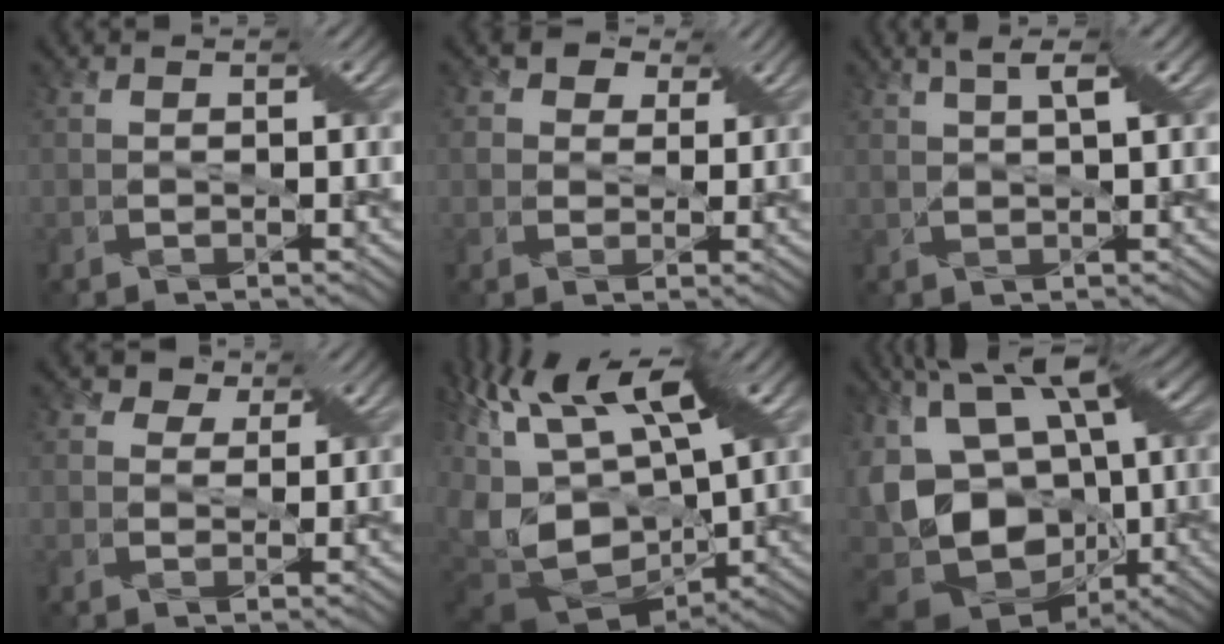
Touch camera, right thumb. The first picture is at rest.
{"total": 5.0, "force": [2.7, 3.7, 1.8], "torque": [-0.058, 0.001, 0.038]}
{"total": 3.3, "force": [1.9, 0.2, 2.7], "torque": [-0.046, 0.009, 0.026]}
{"total": 3.5, "force": [2.4, 2.3, 1.1], "torque": [-0.028, -0.007, 0.037]}
{"total": 16.6, "force": [-1.9, 8.4, 14.2], "torque": [-0.265, 0.021, -0.007]}
{"total": 18.4, "force": [-0.6, 11.4, 14.4], "torque": [-0.290, 0.005, -0.013]}